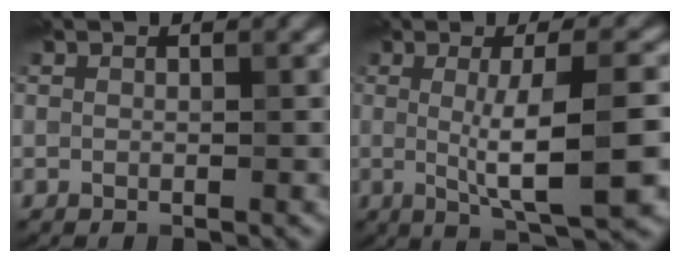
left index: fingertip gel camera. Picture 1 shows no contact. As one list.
[{"total": 8.1, "force": [-0.3, 1.7, 7.9], "torque": [-0.109, -0.003, -0.003]}]